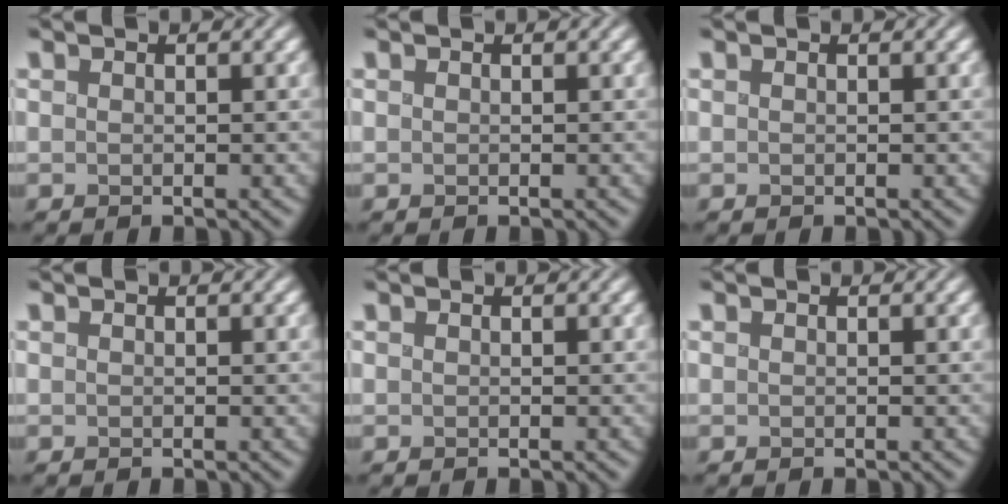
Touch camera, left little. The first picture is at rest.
{"total": 0.0}
{"total": 0.0}
{"total": 0.0}
{"total": 0.0}
{"total": 0.0}